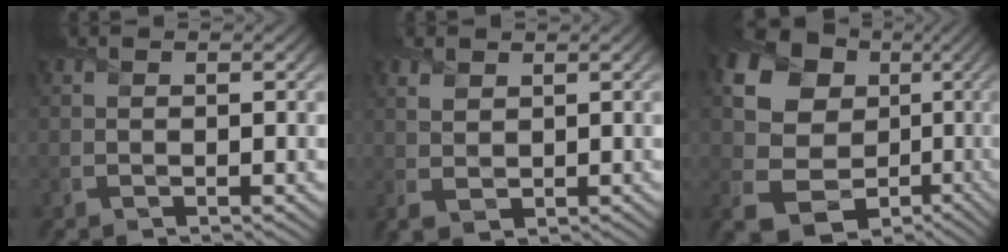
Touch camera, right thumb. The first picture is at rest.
{"total": 2.4, "force": [1.3, 1.4, 1.4], "torque": [-0.037, 0.000, 0.028]}
{"total": 18.8, "force": [2.6, 15.4, 10.4], "torque": [-0.221, 0.011, 0.062]}